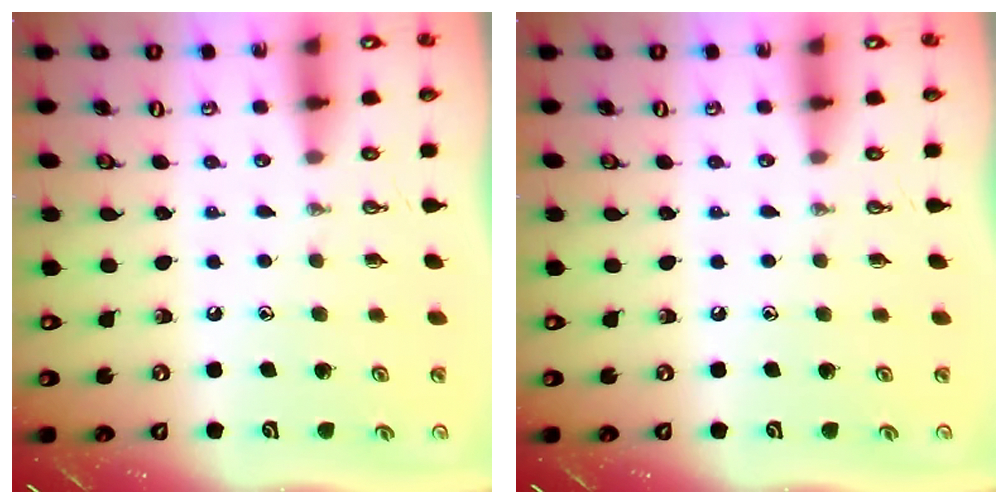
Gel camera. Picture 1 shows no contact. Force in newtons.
{"total": 0.0}